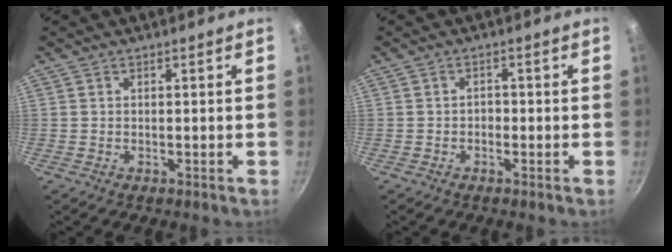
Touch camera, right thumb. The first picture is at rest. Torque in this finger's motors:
{"motor_torque": [-0.14, -0.10, -0.05, 0.13, 0.05]}